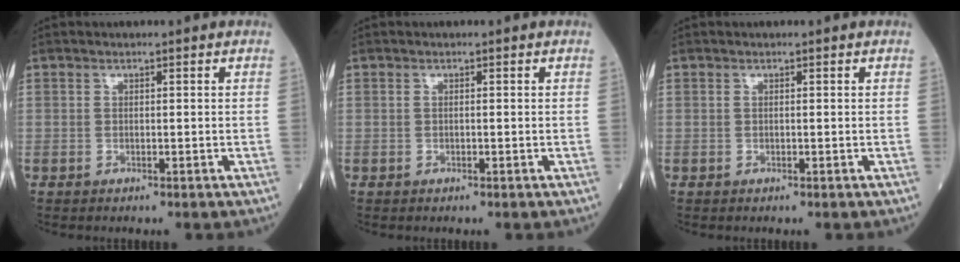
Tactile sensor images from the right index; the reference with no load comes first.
{"total": 0.0}
{"total": 0.0}